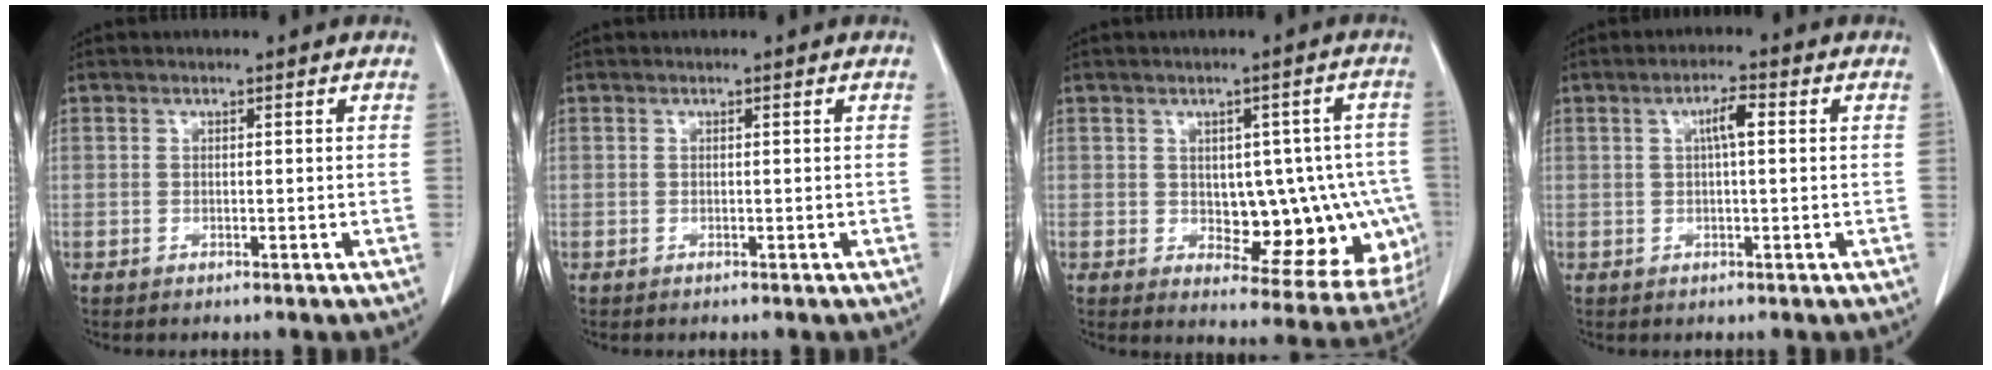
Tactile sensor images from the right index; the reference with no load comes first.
{"total": 0.0}
{"total": 13.4, "force": [-1.3, 7.0, 11.4], "torque": [-0.107, 0.021, 0.003]}
{"total": 3.3, "force": [0.7, 0.5, 3.2], "torque": [-0.056, 0.008, 0.011]}